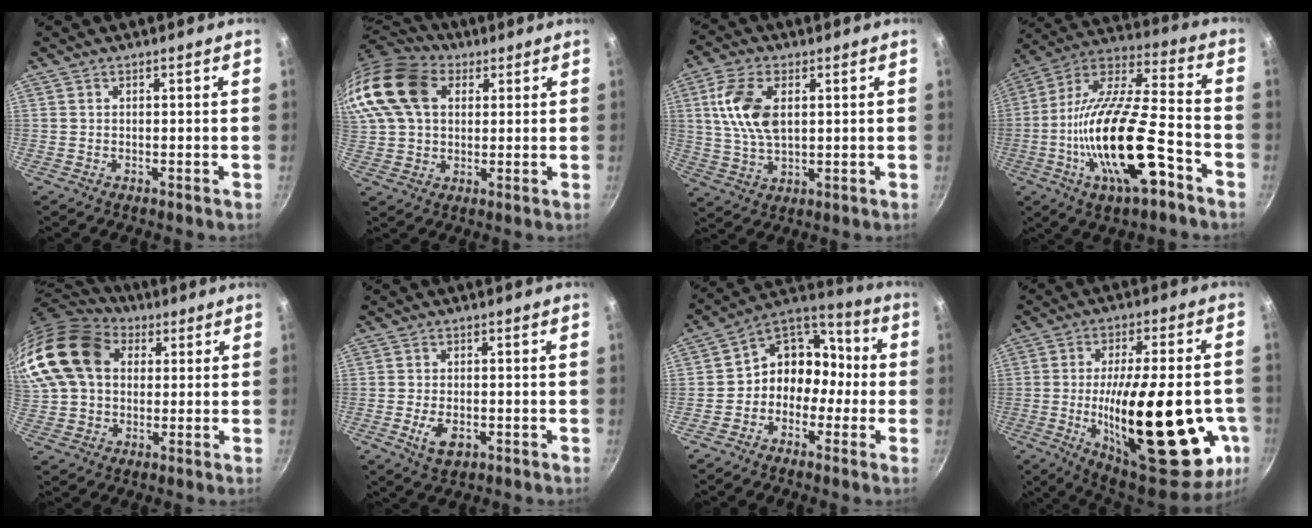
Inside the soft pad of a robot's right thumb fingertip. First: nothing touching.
{"total": 21.1, "force": [6.8, 15.1, 13.0], "torque": [-0.288, 0.027, 0.116]}
{"total": 10.9, "force": [2.5, 6.1, 8.6], "torque": [-0.163, -0.002, 0.048]}
{"total": 23.8, "force": [-8.5, 8.1, 20.7], "torque": [-0.366, 0.028, -0.159]}
{"total": 20.2, "force": [5.4, 14.8, 12.7], "torque": [-0.256, 0.024, 0.089]}
{"total": 5.3, "force": [-1.8, 3.1, 4.0], "torque": [-0.069, 0.004, -0.026]}
{"total": 11.5, "force": [-2.5, 9.7, 5.7], "torque": [-0.033, 0.062, -0.063]}
{"total": 33.0, "force": [-6.9, 11.9, 30.0], "torque": [-0.418, -0.001, -0.088]}